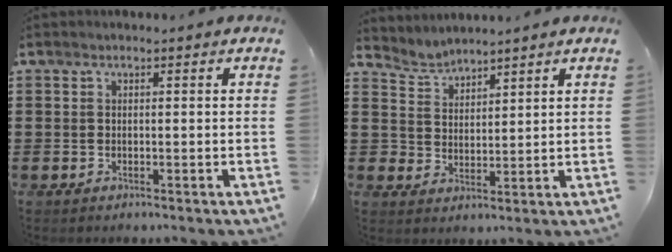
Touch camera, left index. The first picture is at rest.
{"total": 3.4, "force": [3.2, 0.9, -0.8], "torque": [-0.004, -0.013, 0.057]}